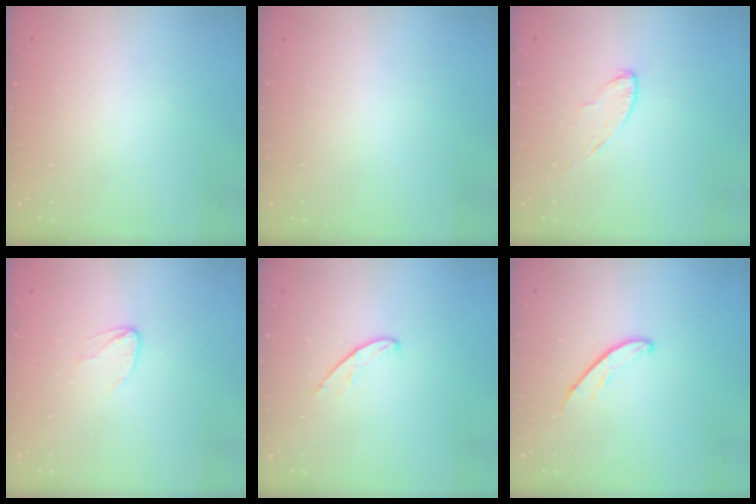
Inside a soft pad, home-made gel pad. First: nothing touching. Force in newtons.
{"total": 0.0}
{"total": 3.9, "press": 3.9, "slide": 0.4}
{"total": 3.6, "press": 3.6, "slide": 0.4}
{"total": 5.5, "press": 5.5, "slide": 0.5}
{"total": 5.0, "press": 5.0, "slide": 0.4}